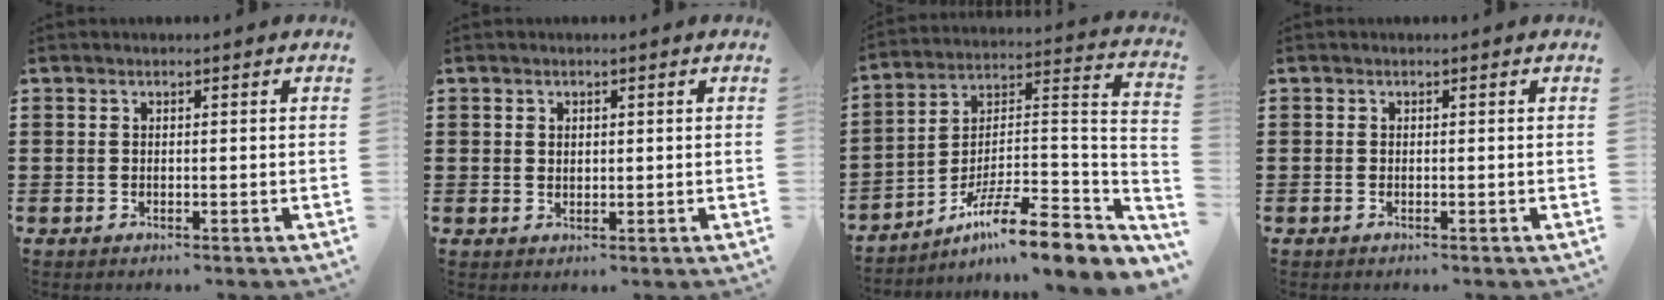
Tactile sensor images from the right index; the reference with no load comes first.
{"total": 1.1, "force": [0.7, 0.8, 0.3], "torque": [-0.008, 0.003, 0.014]}
{"total": 11.2, "force": [-8.2, 2.0, 7.4], "torque": [-0.117, 0.006, -0.158]}
{"total": 0.0}